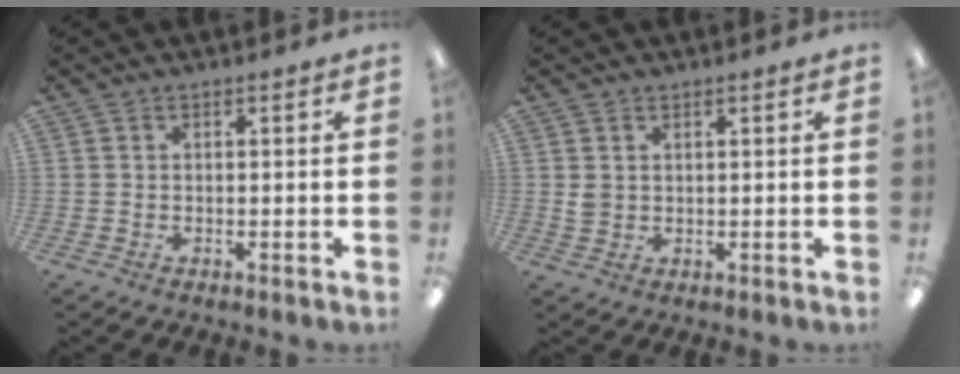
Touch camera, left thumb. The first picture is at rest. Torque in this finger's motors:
{"motor_torque": [0.42, 0.41, 0.40, -0.42, -0.02]}